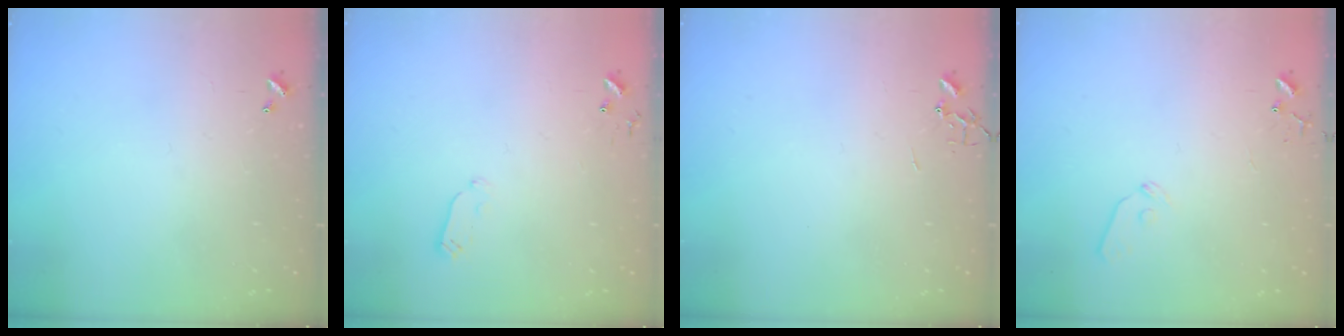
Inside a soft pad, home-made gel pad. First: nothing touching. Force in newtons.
{"total": 2.9, "press": 2.9, "slide": 0.4}
{"total": 0.0}
{"total": 7.5, "press": 7.4, "slide": 0.9}